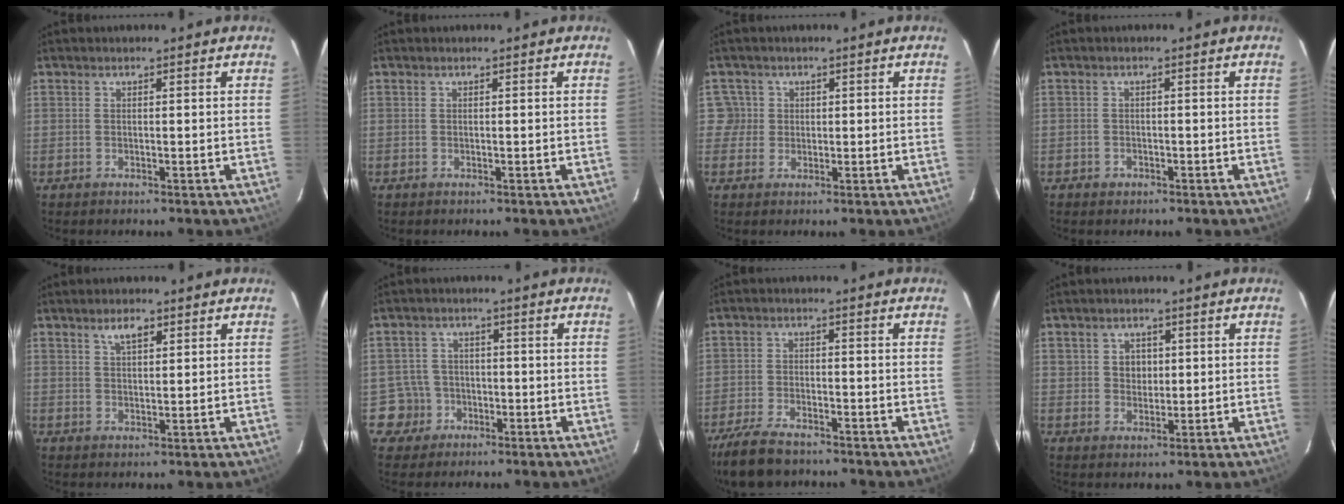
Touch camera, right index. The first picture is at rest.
{"total": 0.0}
{"total": 3.0, "force": [0.3, 2.9, -0.1], "torque": [0.025, 0.026, 0.006]}
{"total": 1.9, "force": [-1.1, 1.5, 0.3], "torque": [-0.006, 0.004, -0.014]}
{"total": 3.4, "force": [2.0, 1.4, 2.3], "torque": [-0.038, 0.008, 0.036]}
{"total": 5.2, "force": [-2.1, 4.7, -0.1], "torque": [-0.006, 0.024, -0.036]}
{"total": 10.2, "force": [-8.1, 3.8, 4.8], "torque": [-0.126, -0.017, -0.147]}
{"total": 3.4, "force": [0.7, 3.1, 1.2], "torque": [-0.018, 0.011, 0.015]}